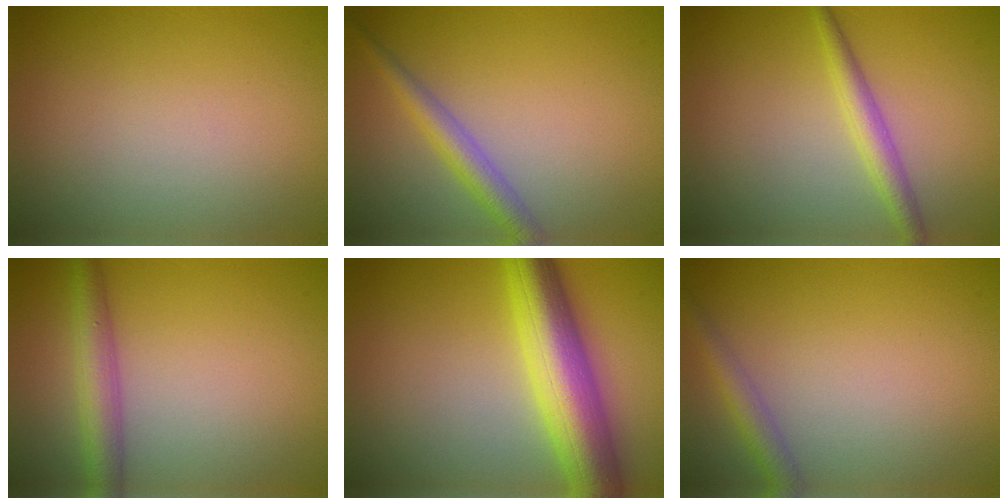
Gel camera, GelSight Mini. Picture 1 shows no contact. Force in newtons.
{"total": 2.7, "press": 2.7, "slide": 0.1}
{"total": 2.4, "press": 2.4, "slide": 0.1}
{"total": 3.7, "press": 3.7, "slide": 0.1}
{"total": 8.6, "press": 8.6, "slide": 0.2}
{"total": 2.2, "press": 2.2, "slide": 0.1}